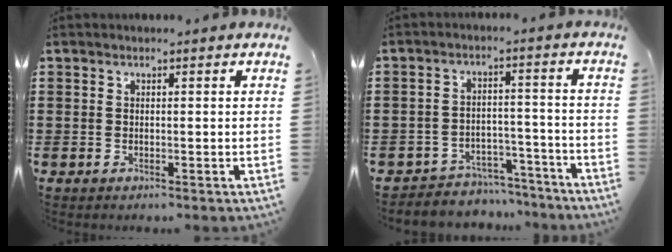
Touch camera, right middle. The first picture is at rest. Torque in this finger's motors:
{"motor_torque": [-0.31, 0.12, -0.01, 0.01]}